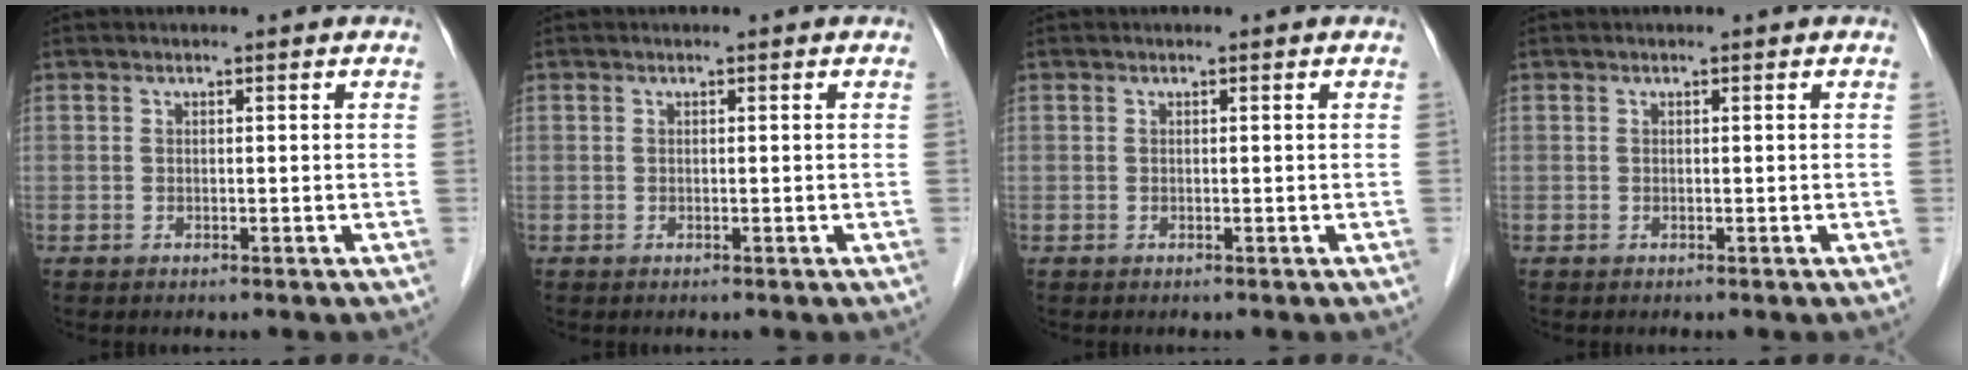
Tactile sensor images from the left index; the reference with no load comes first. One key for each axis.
{"total": 0.0}
{"total": 0.0}
{"total": 0.0}